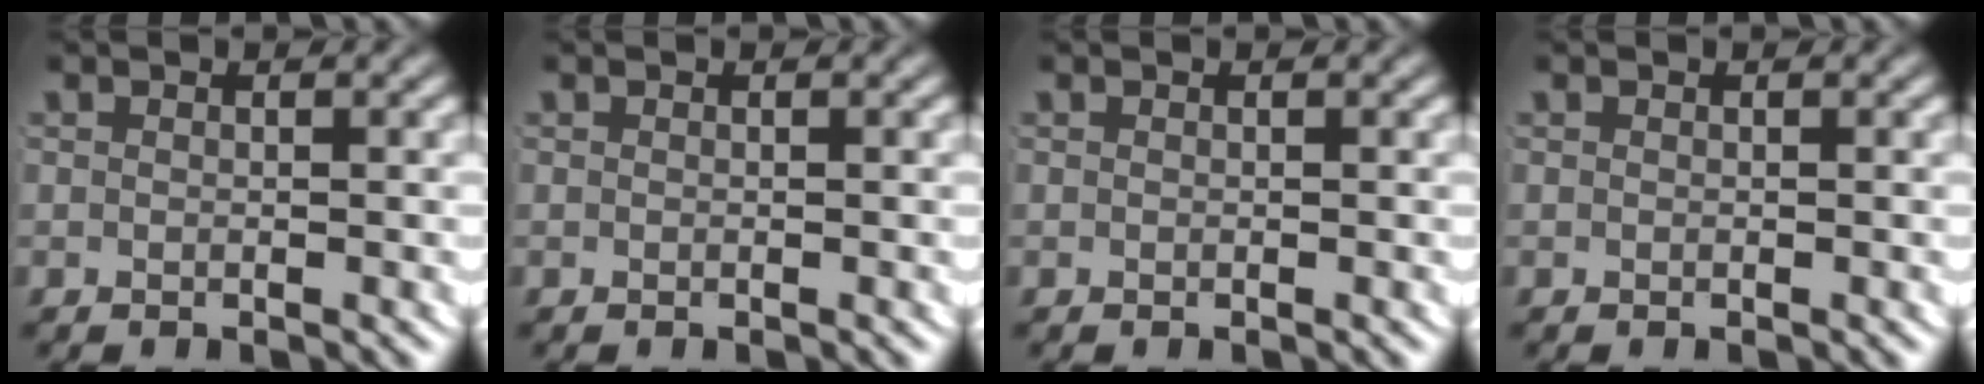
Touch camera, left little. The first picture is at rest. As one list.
[{"total": 0.0}, {"total": 0.0}, {"total": 0.0}]